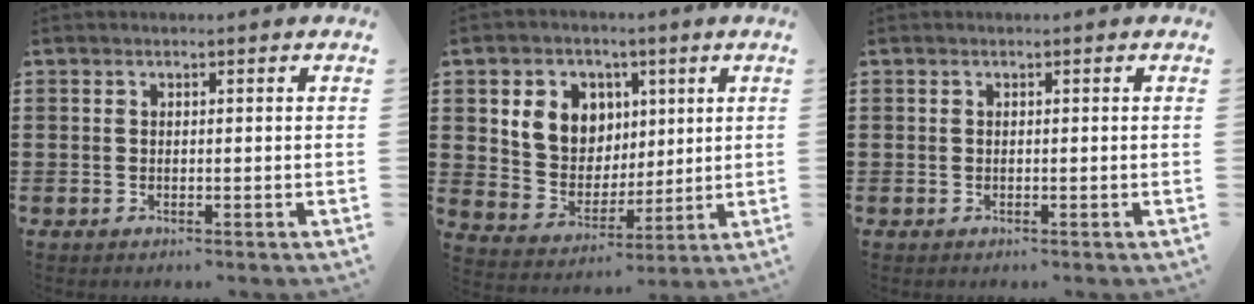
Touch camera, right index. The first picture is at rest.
{"total": 8.3, "force": [3.1, 7.3, 2.5], "torque": [-0.073, 0.007, 0.059]}
{"total": 0.0}